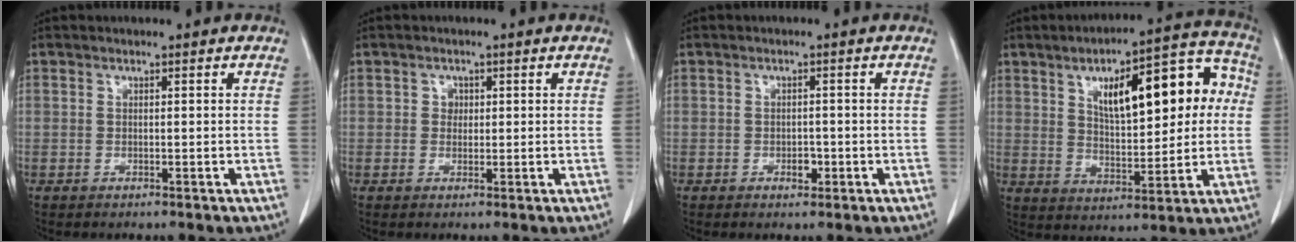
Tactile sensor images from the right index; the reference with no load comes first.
{"total": 1.3, "force": [0.3, 1.1, 0.5], "torque": [-0.006, 0.001, 0.003]}
{"total": 1.9, "force": [-0.7, 1.1, 1.3], "torque": [-0.013, 0.005, -0.003]}
{"total": 17.0, "force": [4.1, 6.0, 15.3], "torque": [-0.207, 0.040, 0.064]}